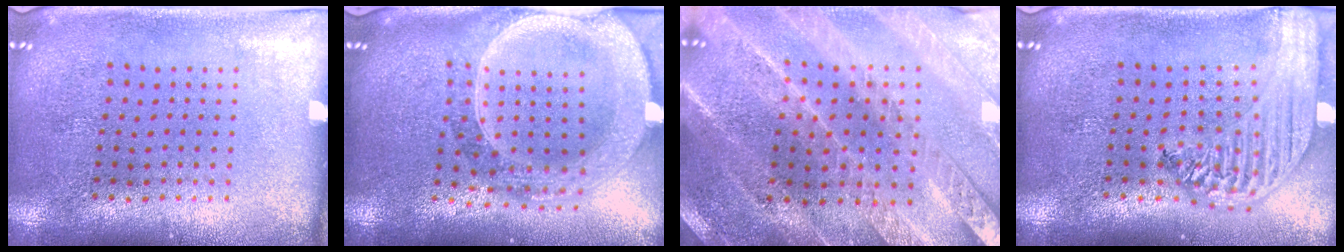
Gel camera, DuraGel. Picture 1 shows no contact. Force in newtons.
{"total": 2.9, "press": 2.5, "slide": 1.5}
{"total": 2.5, "press": 2.5, "slide": 0.2}
{"total": 2.9, "press": 2.3, "slide": 1.7}